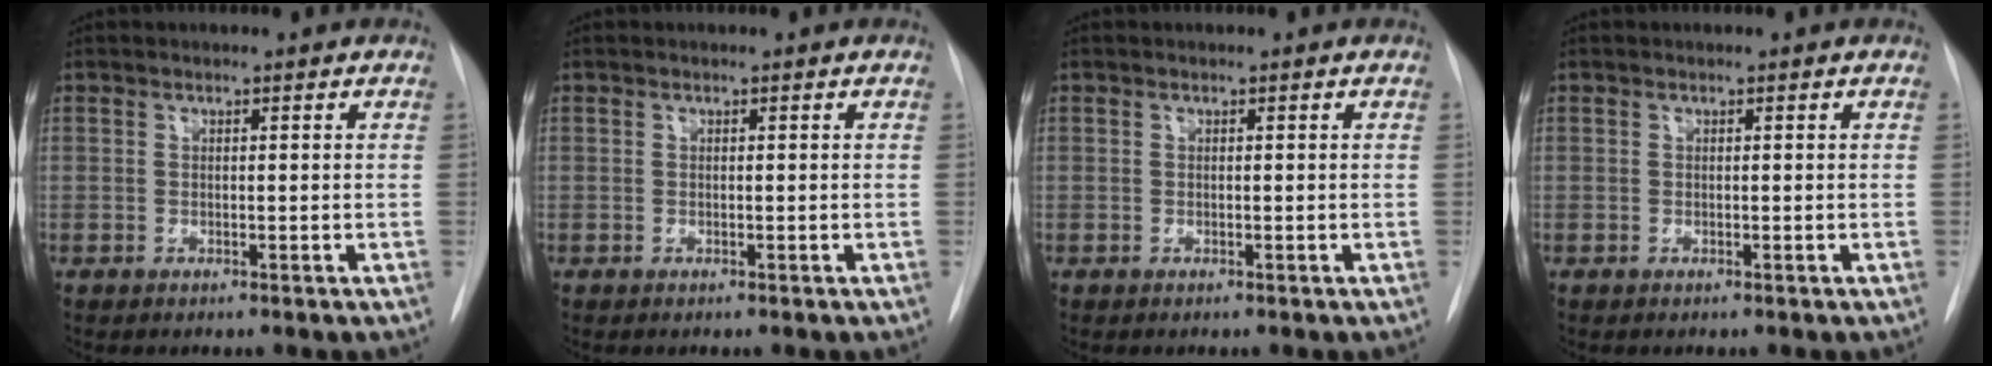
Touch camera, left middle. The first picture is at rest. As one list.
[{"total": 0.0}, {"total": 0.0}, {"total": 0.0}]